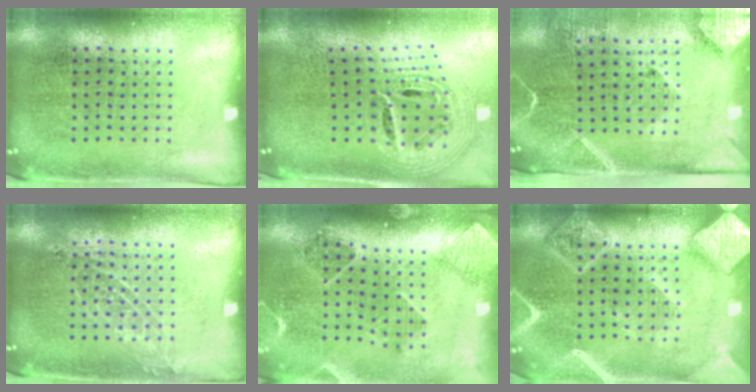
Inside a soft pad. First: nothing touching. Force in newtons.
{"total": 2.6, "press": 1.8, "slide": 1.9}
{"total": 2.9, "press": 2.1, "slide": 2.0}
{"total": 1.2, "press": 1.1, "slide": 0.5}
{"total": 1.5, "press": 1.5, "slide": 0.2}
{"total": 4.2, "press": 4.1, "slide": 0.7}